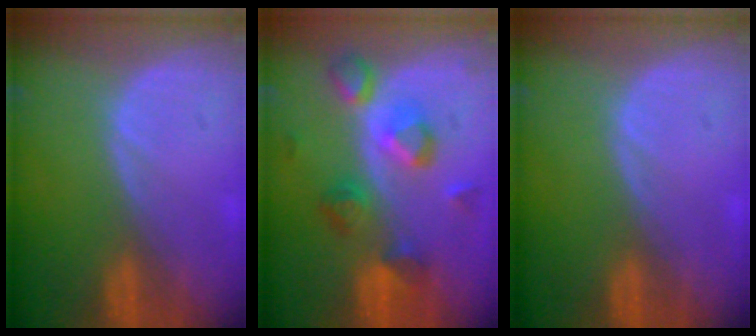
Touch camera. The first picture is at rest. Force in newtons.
{"total": 7.5, "press": 7.4, "slide": 0.8}
{"total": 0.0}